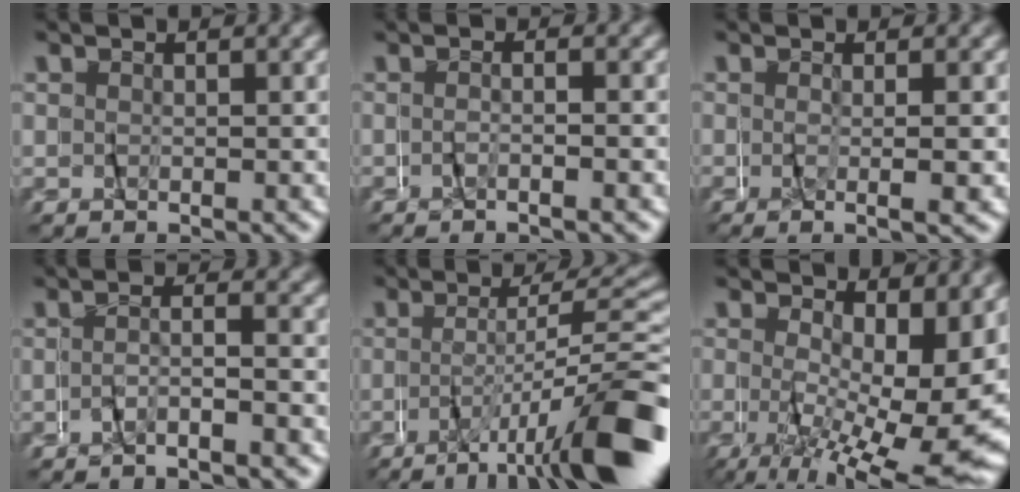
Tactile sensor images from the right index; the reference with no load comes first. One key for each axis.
{"total": 2.4, "fx": -1.9, "fy": -1.4, "fz": -0.3, "tx": 0.006, "ty": 0.007, "tz": -0.039}
{"total": 2.8, "fx": -1.7, "fy": -2.1, "fz": 0.3, "tx": -0.009, "ty": -0.013, "tz": -0.021}
{"total": 3.3, "fx": -3.0, "fy": -1.3, "fz": 0.2, "tx": 0.002, "ty": 0.008, "tz": -0.060}
{"total": 8.8, "fx": -6.8, "fy": -1.1, "fz": 5.4, "tx": -0.070, "ty": -0.008, "tz": -0.102}
{"total": 7.6, "fx": -2.4, "fy": 1.5, "fz": 7.0, "tx": -0.085, "ty": -0.040, "tz": -0.017}